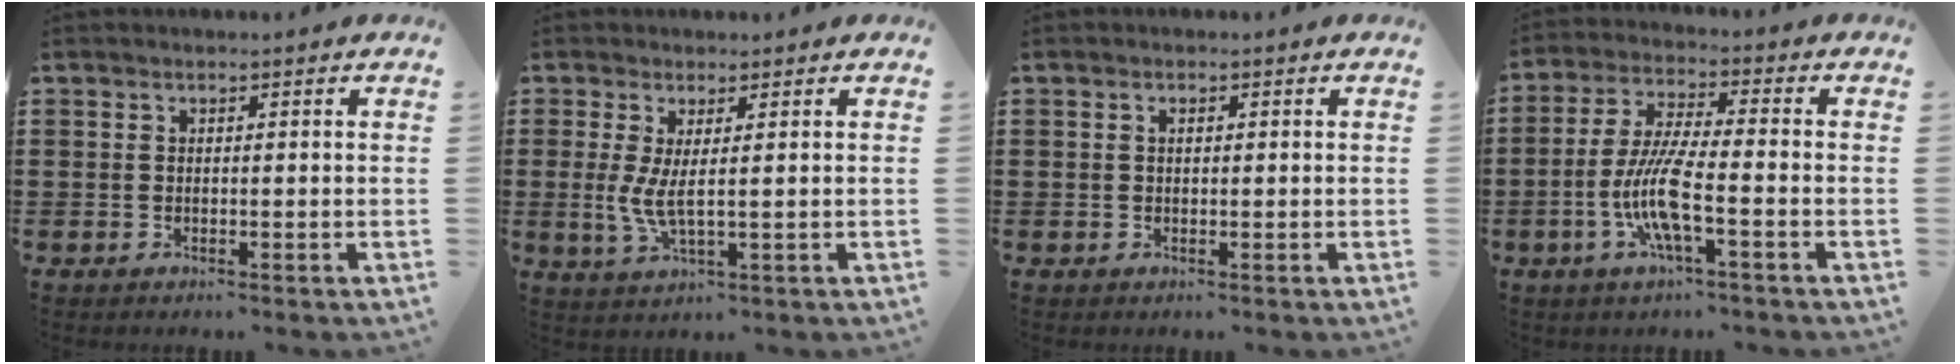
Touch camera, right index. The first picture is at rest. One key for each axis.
{"total": 3.8, "fx": 0.6, "fy": 0.6, "fz": 3.7, "tx": -0.095, "ty": -0.013, "tz": 0.005}
{"total": 0.9, "fx": 0.1, "fy": 0.4, "fz": 0.8, "tx": -0.016, "ty": 0.003, "tz": 0.001}
{"total": 9.1, "fx": -3.1, "fy": 1.5, "fz": 8.4, "tx": -0.186, "ty": -0.016, "tz": -0.067}